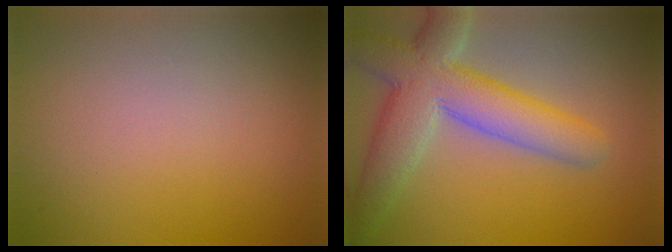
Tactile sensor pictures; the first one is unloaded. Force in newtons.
{"total": 8.1, "press": 8.1, "slide": 0.6}